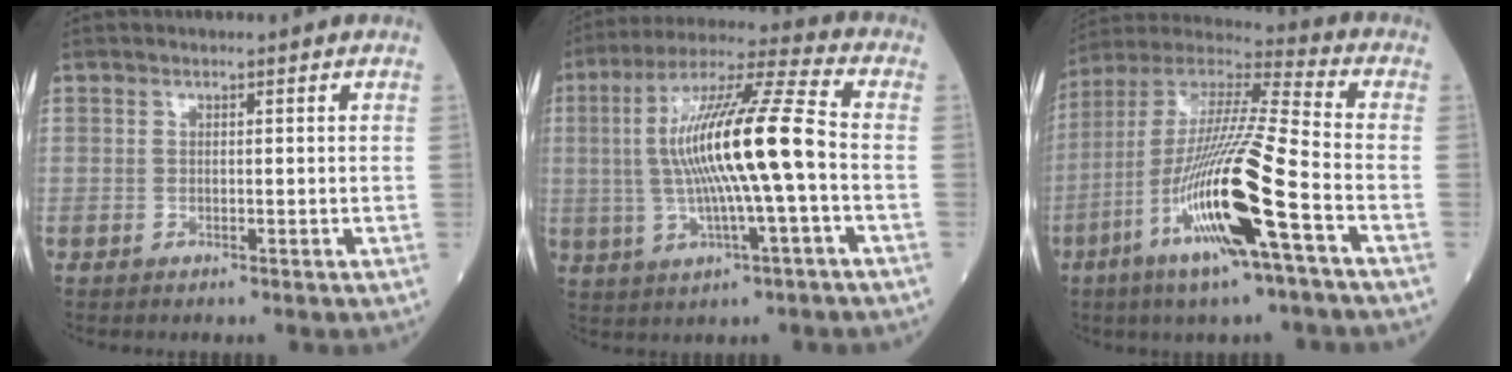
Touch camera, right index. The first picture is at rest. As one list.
[{"total": 16.4, "force": [-0.6, 0.7, 16.4], "torque": [-0.304, 0.016, -0.016]}, {"total": 20.5, "force": [-7.4, 0.9, 19.0], "torque": [-0.398, -0.026, -0.146]}]